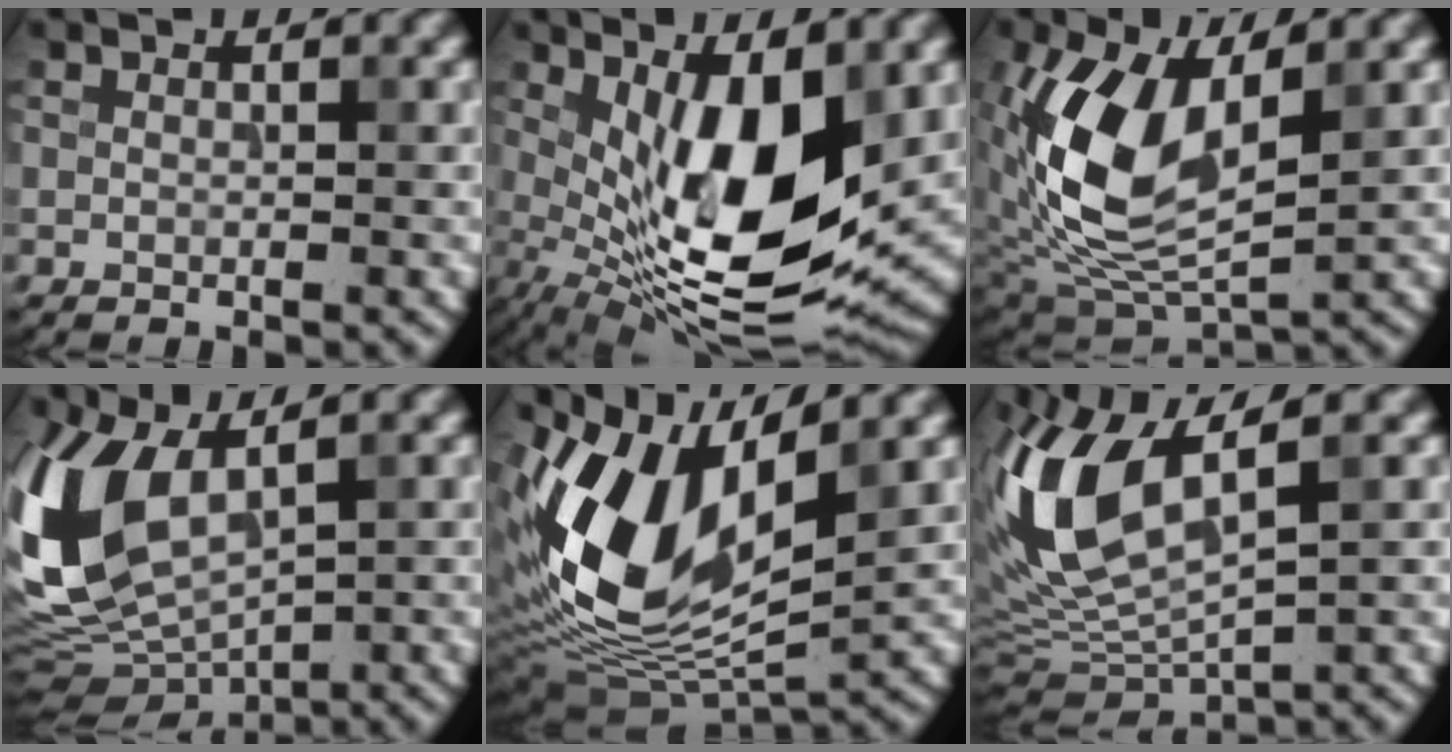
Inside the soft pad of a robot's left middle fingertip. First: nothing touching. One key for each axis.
{"total": 12.0, "fx": 1.0, "fy": 4.5, "fz": 11.0, "tx": -0.187, "ty": -0.021, "tz": 0.021}
{"total": 9.8, "fx": 1.7, "fy": 5.1, "fz": 8.1, "tx": -0.182, "ty": -0.011, "tz": 0.034}
{"total": 10.6, "fx": 1.5, "fy": 5.6, "fz": 8.9, "tx": -0.224, "ty": -0.008, "tz": 0.034}
{"total": 12.0, "fx": 3.0, "fy": 6.1, "fz": 9.9, "tx": -0.205, "ty": -0.008, "tz": 0.059}
{"total": 12.3, "fx": 3.0, "fy": 5.2, "fz": 10.7, "tx": -0.253, "ty": 0.003, "tz": 0.058}